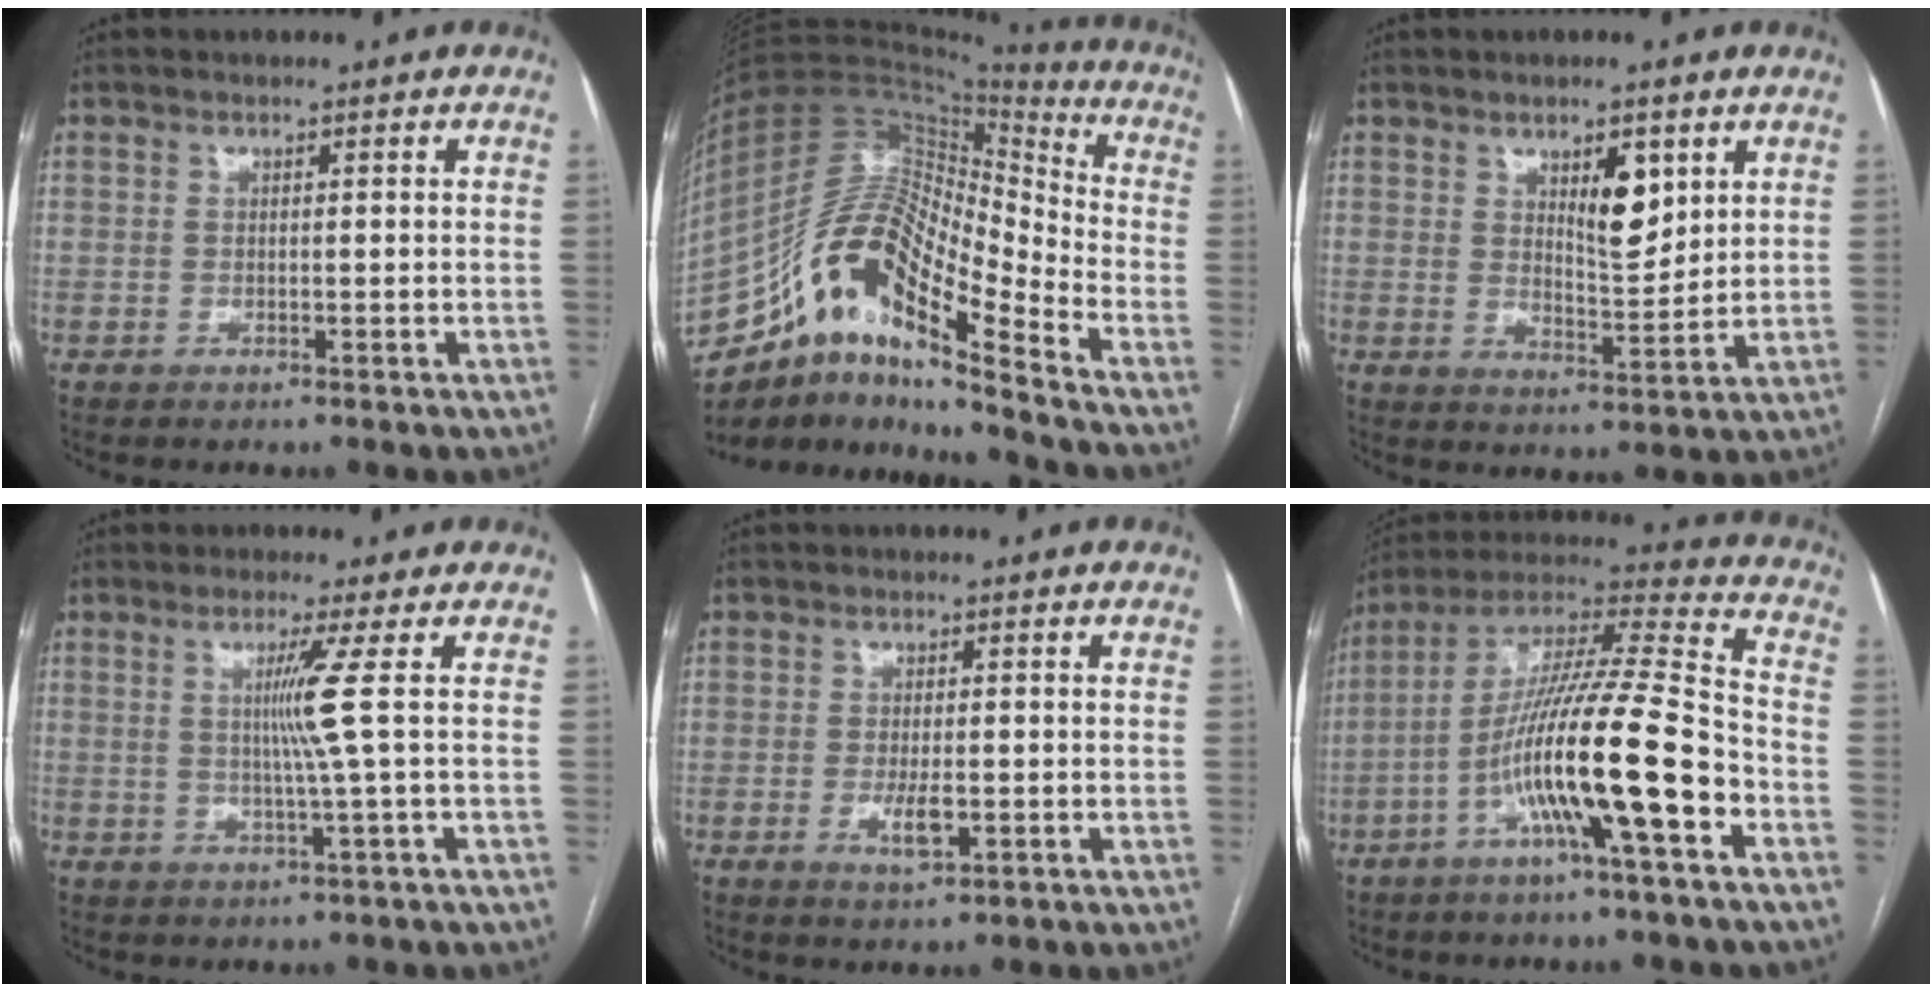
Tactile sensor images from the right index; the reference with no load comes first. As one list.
[{"total": 18.9, "force": [-11.5, 4.4, 14.3], "torque": [-0.272, 0.028, -0.200]}, {"total": 6.3, "force": [2.9, 2.0, 5.2], "torque": [-0.085, -0.006, 0.051]}, {"total": 4.7, "force": [0.6, -2.3, 4.1], "torque": [-0.076, -0.008, 0.014]}, {"total": 3.5, "force": [-1.0, 1.0, 3.3], "torque": [-0.063, -0.004, -0.011]}, {"total": 18.5, "force": [-6.5, 0.6, 17.2], "torque": [-0.314, 0.002, -0.119]}]